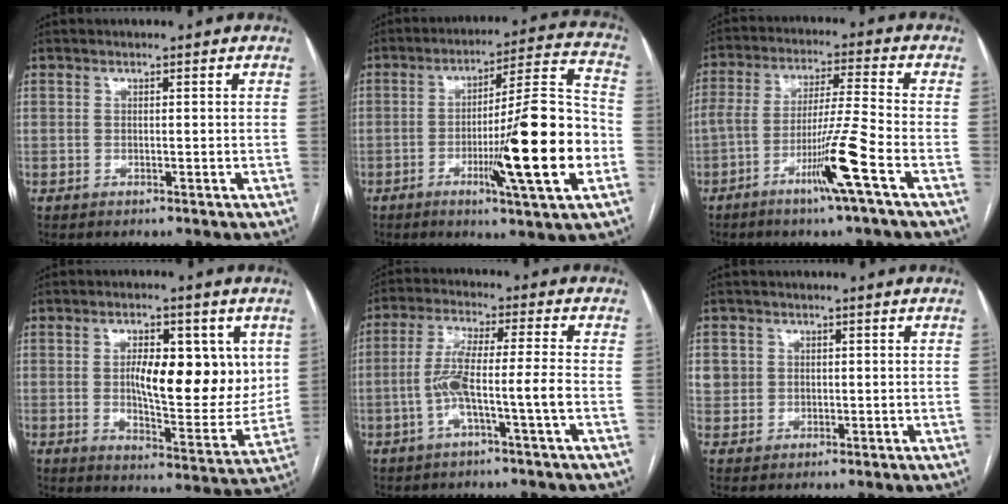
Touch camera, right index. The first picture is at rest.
{"total": 18.2, "force": [-4.9, 0.0, 17.5], "torque": [-0.270, -0.007, -0.078]}
{"total": 10.3, "force": [-5.1, -1.5, 8.8], "torque": [-0.170, -0.005, -0.098]}
{"total": 14.1, "force": [2.8, 5.2, 12.8], "torque": [-0.176, 0.002, 0.050]}
{"total": 9.4, "force": [-2.9, -0.9, 8.9], "torque": [-0.181, 0.017, -0.054]}
{"total": 3.3, "force": [0.7, 3.1, 0.6], "torque": [-0.010, 0.008, 0.019]}